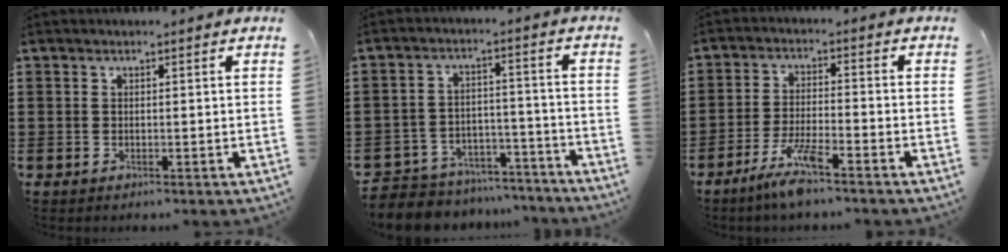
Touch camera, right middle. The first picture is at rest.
{"total": 6.1, "force": [-5.9, 1.4, 0.1], "torque": [-0.010, 0.017, -0.122]}
{"total": 6.0, "force": [-4.4, 0.3, 4.0], "torque": [-0.085, -0.010, -0.082]}